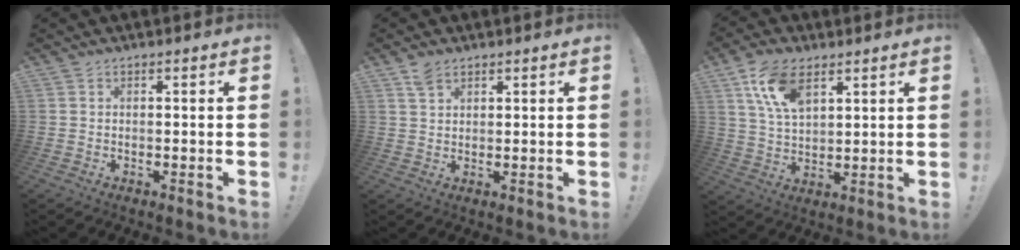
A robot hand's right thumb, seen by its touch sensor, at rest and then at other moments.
{"total": 3.4, "force": [2.3, 1.8, 1.7], "torque": [-0.029, -0.007, 0.044]}
{"total": 11.9, "force": [6.4, 6.4, 7.7], "torque": [-0.145, -0.018, 0.121]}